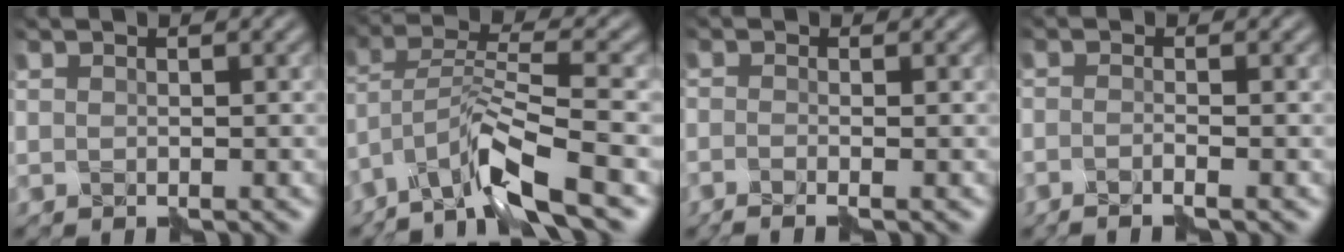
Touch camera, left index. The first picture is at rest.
{"total": 7.1, "force": [-4.8, 0.7, 5.1], "torque": [-0.097, 0.013, -0.098]}
{"total": 1.4, "force": [-0.9, -0.4, 1.0], "torque": [-0.021, 0.003, -0.016]}
{"total": 1.1, "force": [-0.7, -0.5, 0.7], "torque": [-0.016, 0.003, -0.014]}